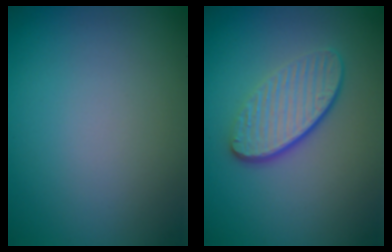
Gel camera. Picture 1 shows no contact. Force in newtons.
{"total": 4.0, "press": 3.0, "slide": 2.7}